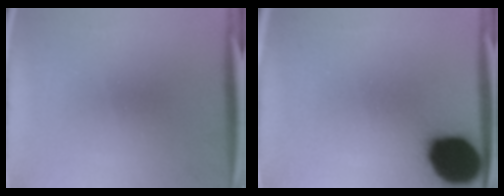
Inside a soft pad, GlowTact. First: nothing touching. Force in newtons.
{"total": 17.6}